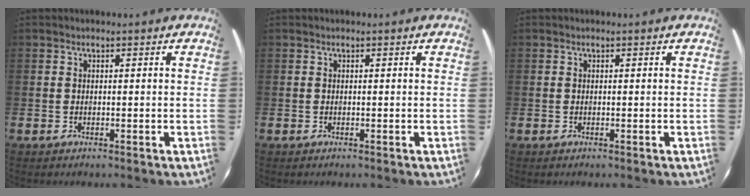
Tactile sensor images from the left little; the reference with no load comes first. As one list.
[{"total": 0.0}, {"total": 0.0}]